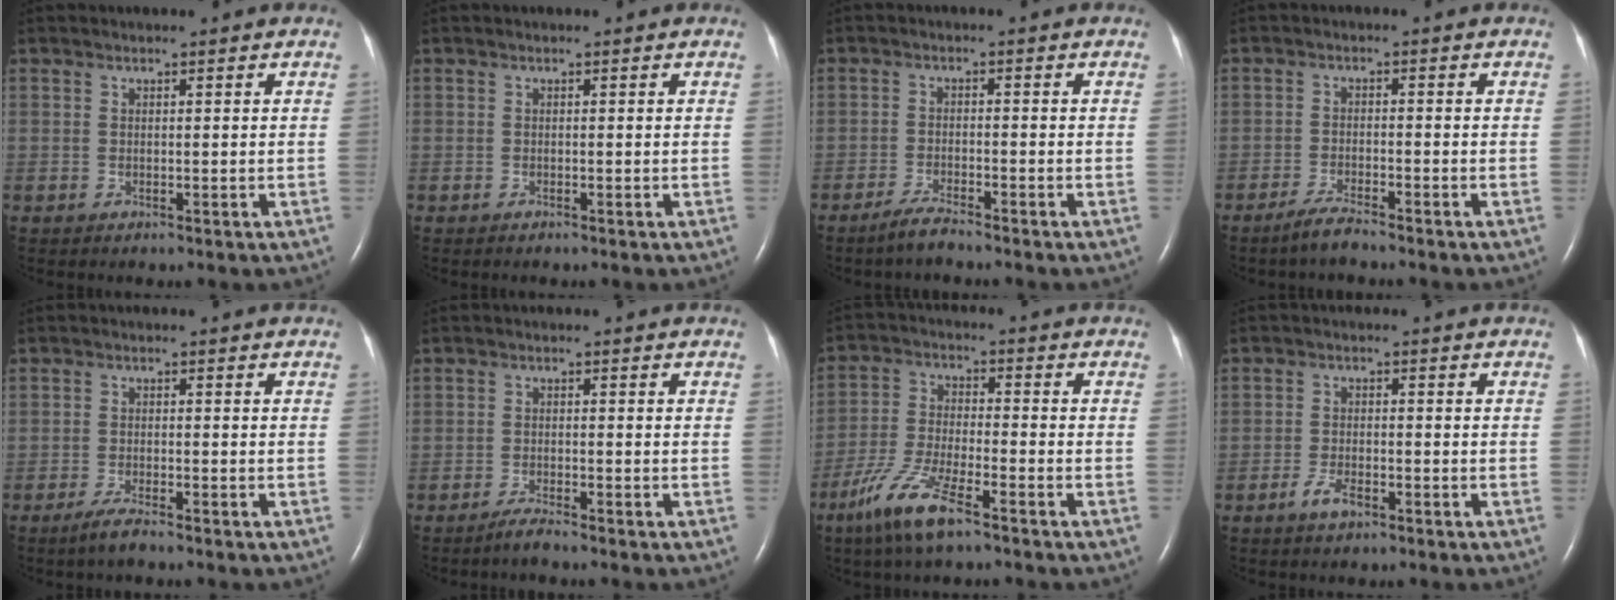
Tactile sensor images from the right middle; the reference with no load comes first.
{"total": 0.0}
{"total": 3.0, "force": [-2.7, 0.0, 1.3], "torque": [-0.039, -0.009, -0.054]}
{"total": 3.2, "force": [-2.8, 0.0, 1.5], "torque": [-0.042, -0.009, -0.056]}
{"total": 2.8, "force": [-2.3, 0.1, 1.6], "torque": [-0.046, -0.007, -0.046]}
{"total": 2.0, "force": [-1.9, -0.2, 0.8], "torque": [-0.025, -0.005, -0.036]}
{"total": 9.5, "force": [-6.3, 1.4, 7.0], "torque": [-0.153, -0.018, -0.125]}
{"total": 2.9, "force": [-2.0, 0.9, 2.0], "torque": [-0.044, 0.001, -0.038]}